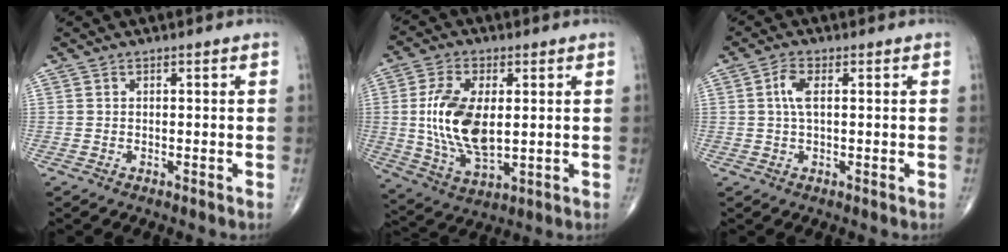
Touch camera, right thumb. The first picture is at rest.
{"total": 14.3, "force": [1.1, 7.3, 12.2], "torque": [-0.236, -0.013, 0.028]}
{"total": 3.6, "force": [0.6, 1.4, 3.2], "torque": [-0.078, 0.005, 0.009]}